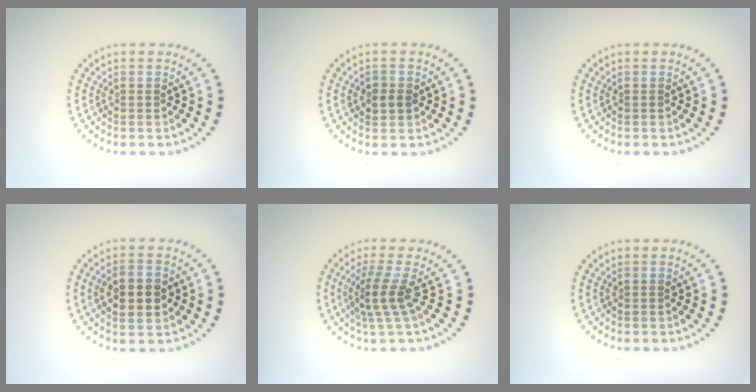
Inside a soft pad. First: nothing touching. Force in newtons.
{"total": 1.6, "press": 1.6, "slide": 0.3}
{"total": 0.0}
{"total": 3.9, "press": 3.9, "slide": 0.1}
{"total": 2.9, "press": 2.0, "slide": 2.1}
{"total": 0.0}